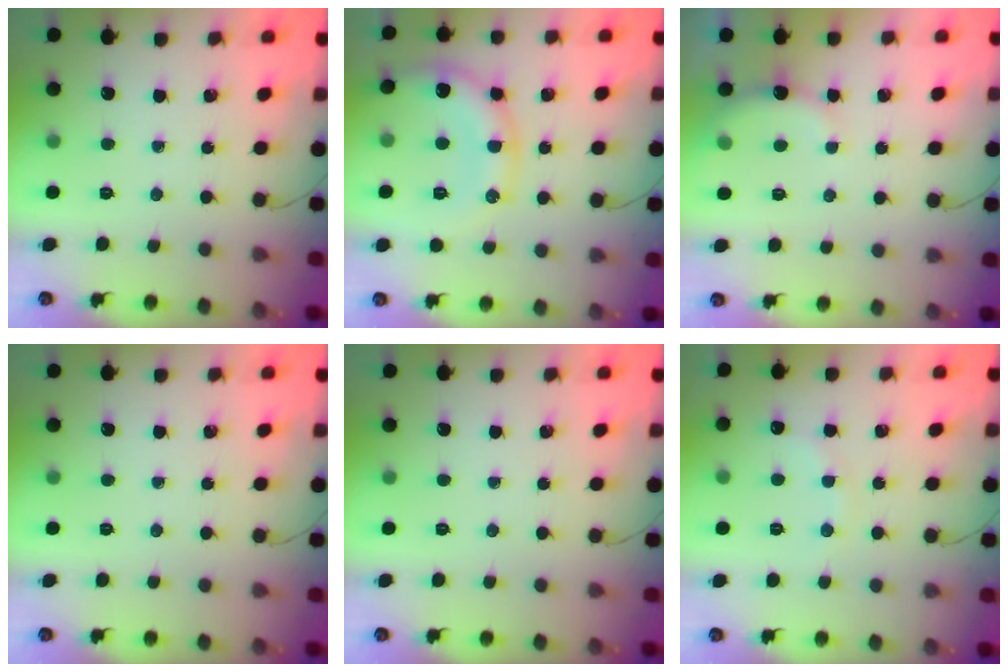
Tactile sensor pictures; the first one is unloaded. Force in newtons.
{"total": 14.3, "press": 14.3, "slide": 0.4}
{"total": 4.7, "press": 4.6, "slide": 1.1}
{"total": 0.0}
{"total": 0.0}
{"total": 6.3, "press": 6.1, "slide": 1.5}